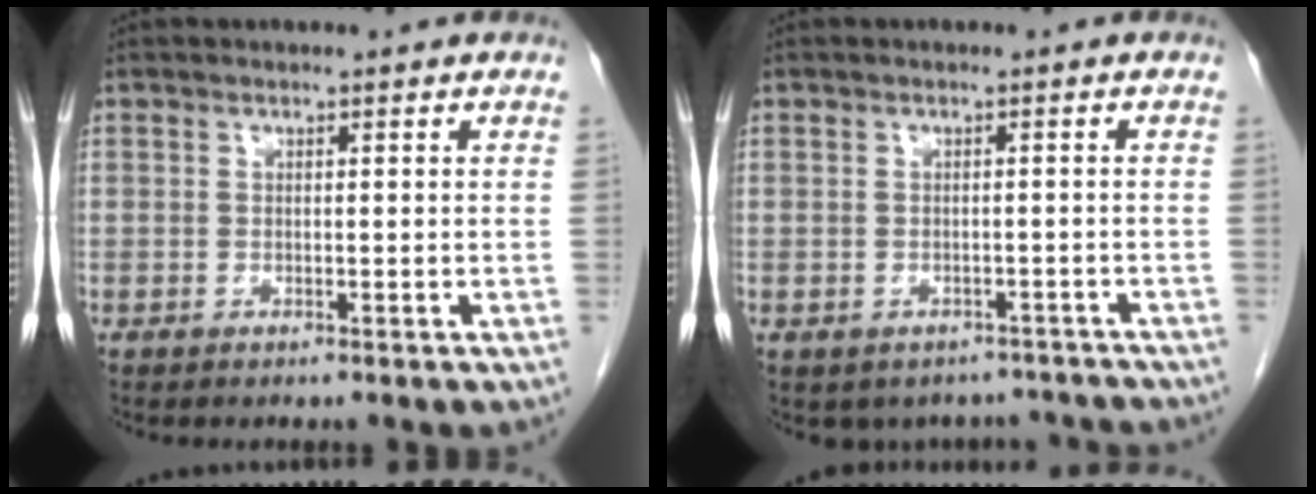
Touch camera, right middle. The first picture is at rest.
{"total": 6.8, "force": [-5.8, 3.5, 0.5], "torque": [0.007, 0.020, -0.061]}